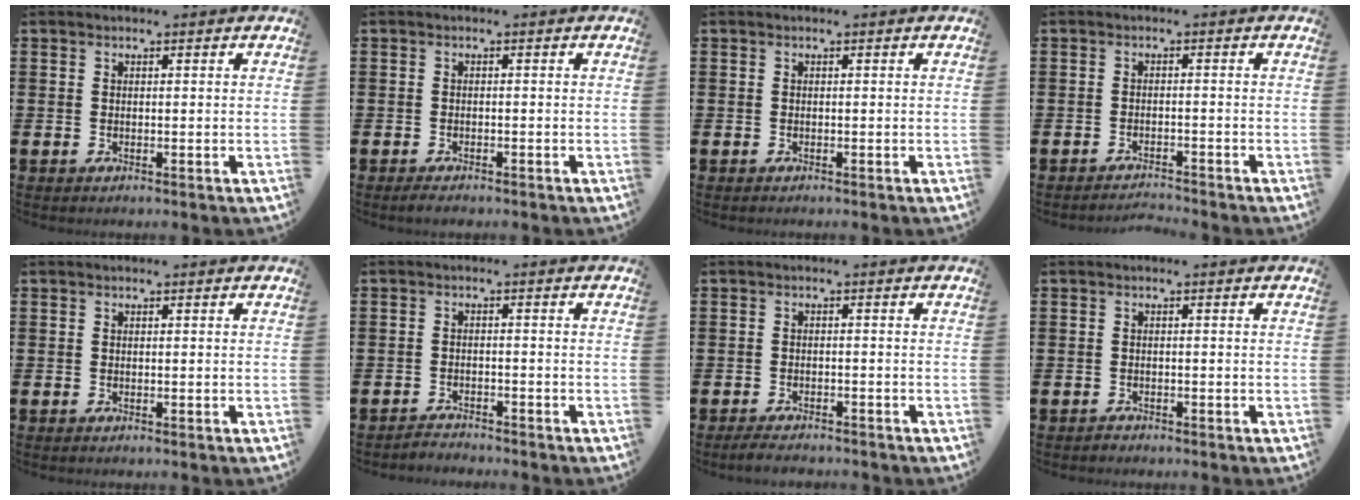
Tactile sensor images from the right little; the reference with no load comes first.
{"total": 0.8, "force": [-0.7, 0.2, 0.4], "torque": [-0.009, -0.002, -0.014]}
{"total": 0.0}
{"total": 1.6, "force": [-1.6, -0.2, 0.0], "torque": [-0.002, 0.005, -0.034]}
{"total": 0.0}
{"total": 1.8, "force": [-1.8, 0.0, -0.2], "torque": [-0.002, 0.005, -0.039]}
{"total": 1.7, "force": [-1.6, 0.2, 0.4], "torque": [-0.010, 0.003, -0.034]}
{"total": 0.6, "force": [-0.5, 0.1, -0.1], "torque": [0.000, 0.000, -0.012]}